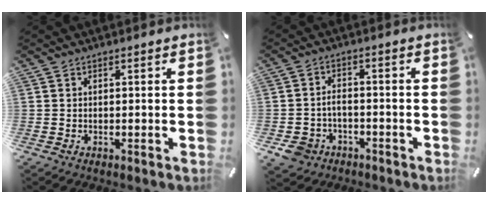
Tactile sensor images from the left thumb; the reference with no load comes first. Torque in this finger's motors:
{"motor_torque": [0.65, 0.65, 0.09, 0.08, 0.01]}